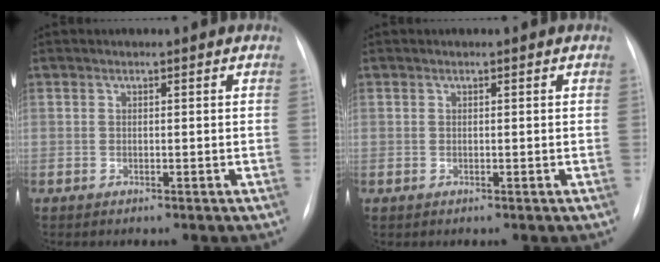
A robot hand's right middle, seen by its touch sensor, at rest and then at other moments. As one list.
[{"total": 0.0}]